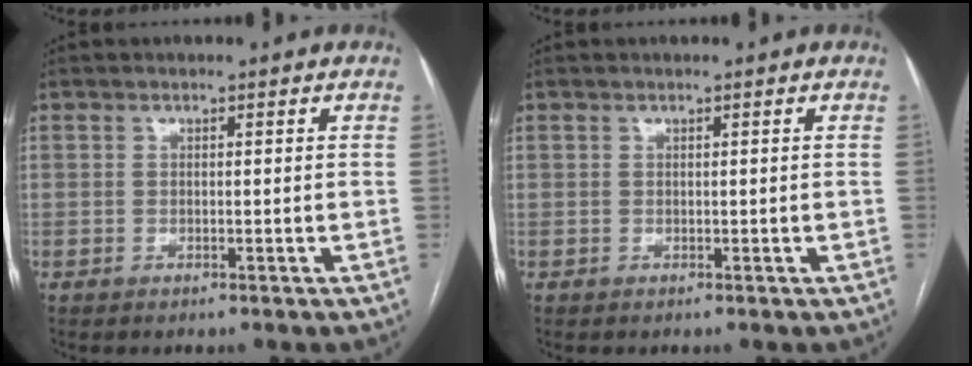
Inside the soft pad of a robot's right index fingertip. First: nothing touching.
{"total": 0.0}